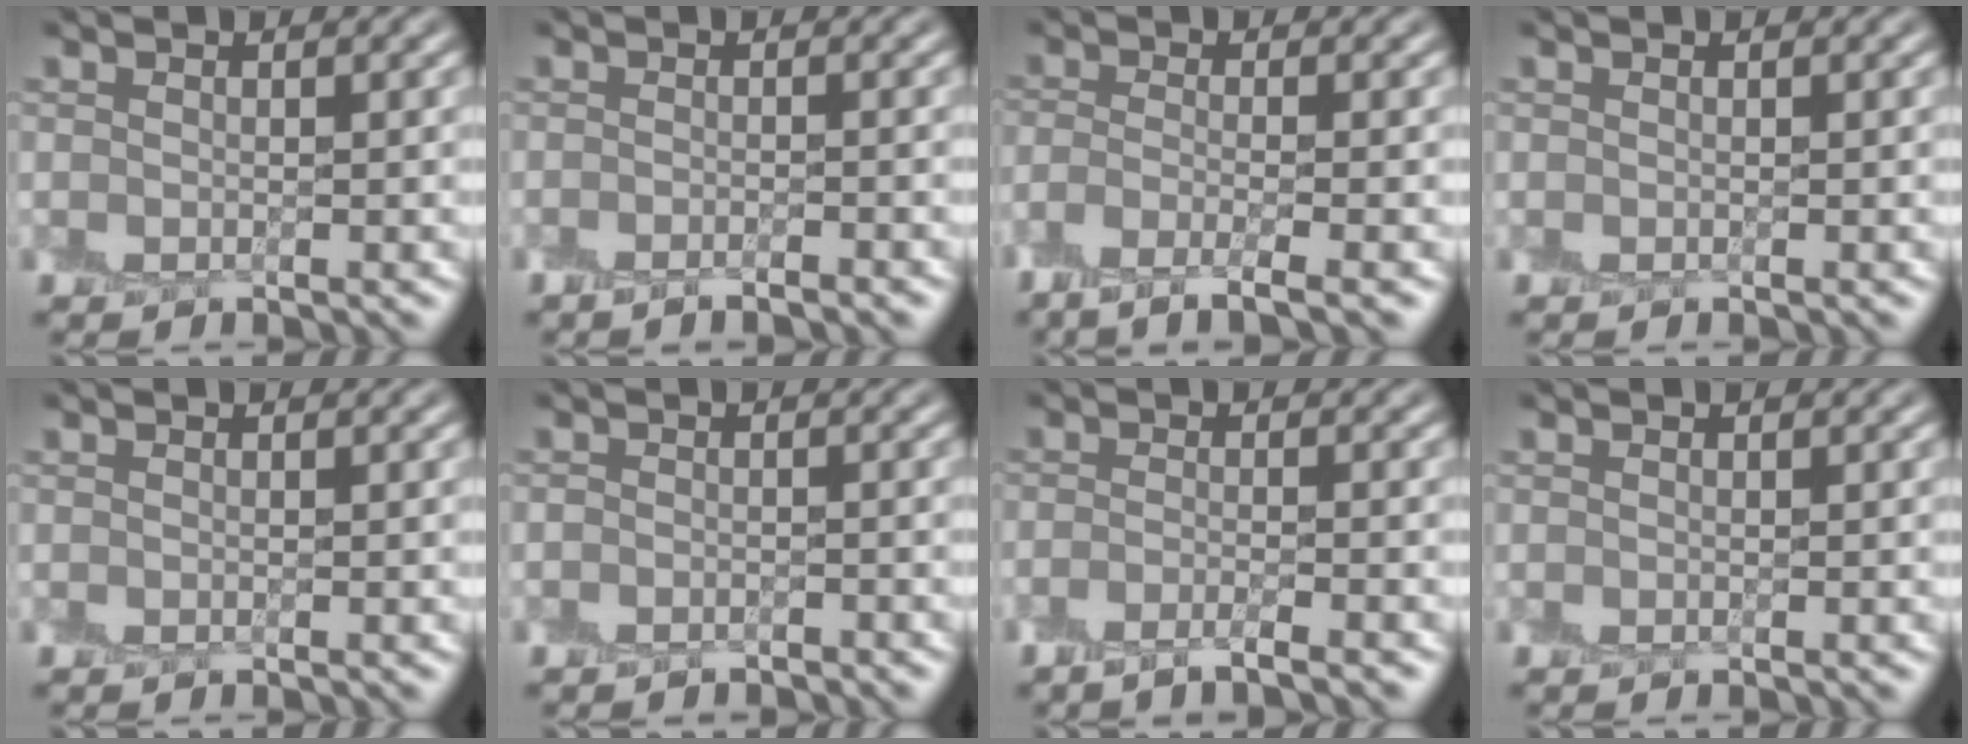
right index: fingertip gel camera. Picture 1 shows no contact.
{"total": 1.4, "force": [-1.3, -0.3, 0.3], "torque": [-0.004, -0.007, -0.019]}
{"total": 3.2, "force": [-2.3, 0.4, 2.2], "torque": [-0.035, -0.002, -0.052]}
{"total": 0.0}
{"total": 0.0}
{"total": 1.3, "force": [-1.2, 0.5, -0.2], "torque": [0.009, -0.002, -0.026]}
{"total": 1.7, "force": [-1.4, -0.1, 0.9], "torque": [-0.016, -0.006, -0.030]}
{"total": 0.0}